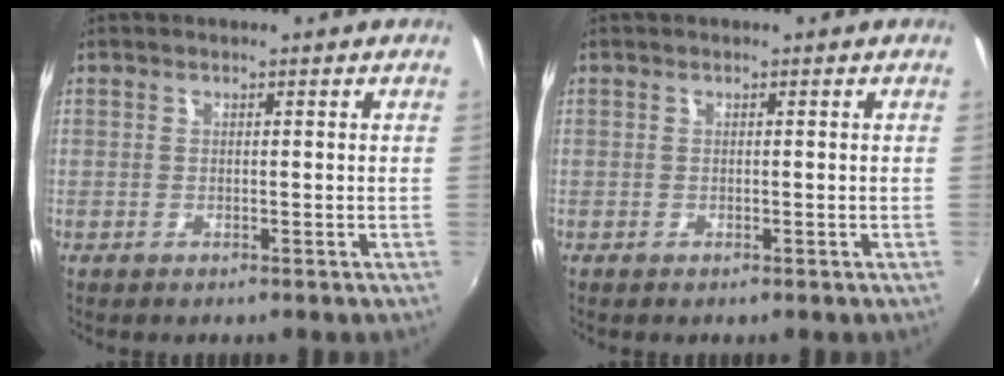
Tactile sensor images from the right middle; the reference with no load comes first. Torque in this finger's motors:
{"motor_torque": [0.01, -0.04, 0.01, 0.00]}